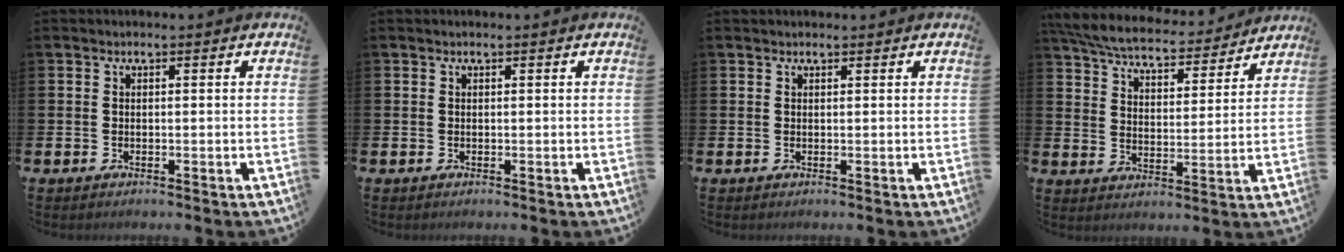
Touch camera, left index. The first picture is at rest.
{"total": 0.0}
{"total": 0.7, "force": [0.7, 0.1, 0.1], "torque": [0.009, -0.003, 0.009]}
{"total": 6.9, "force": [6.5, 1.2, 1.9], "torque": [-0.072, -0.042, 0.115]}